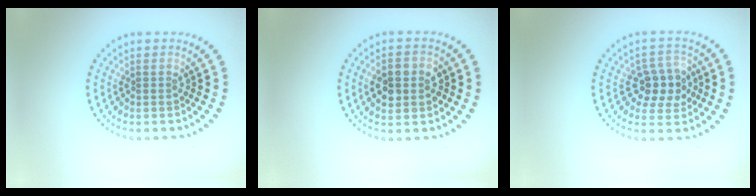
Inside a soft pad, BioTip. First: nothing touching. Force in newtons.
{"total": 3.8, "press": 3.8, "slide": 0.4}
{"total": 3.5, "press": 3.4, "slide": 1.0}